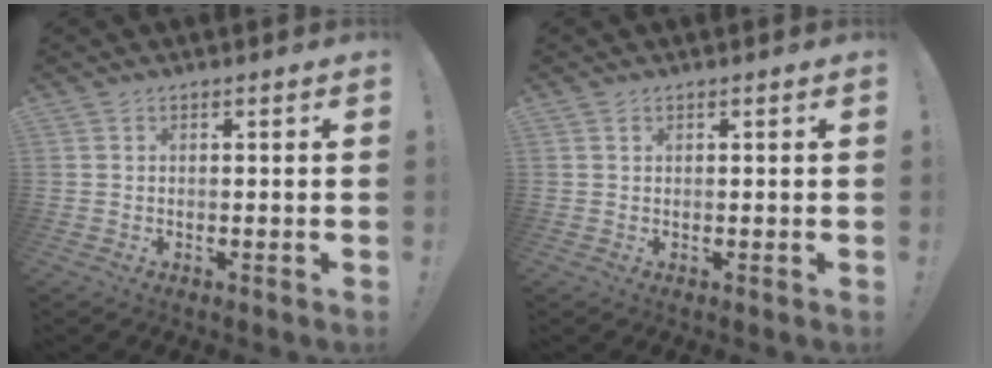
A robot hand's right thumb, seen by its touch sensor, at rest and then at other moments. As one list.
[{"total": 0.7, "force": [0.4, 0.6, 0.1], "torque": [0.004, -0.001, 0.005]}]